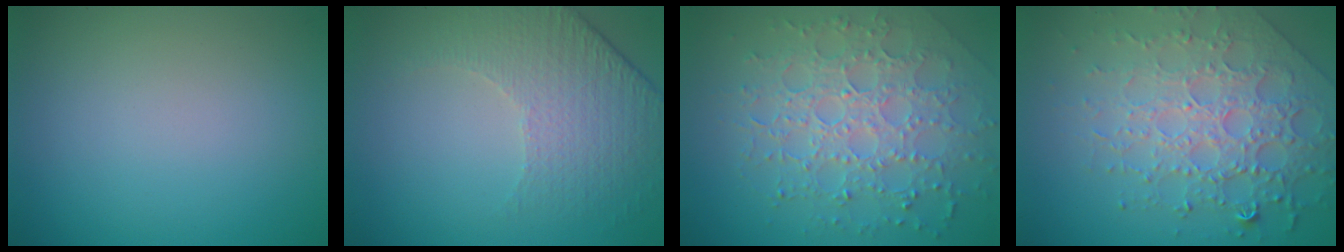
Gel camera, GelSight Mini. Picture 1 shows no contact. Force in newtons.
{"total": 4.9, "press": 3.4, "slide": 3.5}
{"total": 7.3, "press": 5.2, "slide": 5.1}
{"total": 7.9, "press": 5.6, "slide": 5.6}